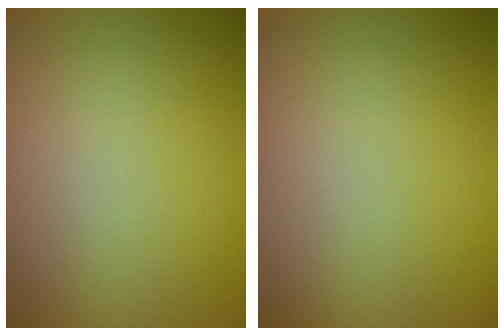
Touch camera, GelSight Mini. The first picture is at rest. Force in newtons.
{"total": 0.0}